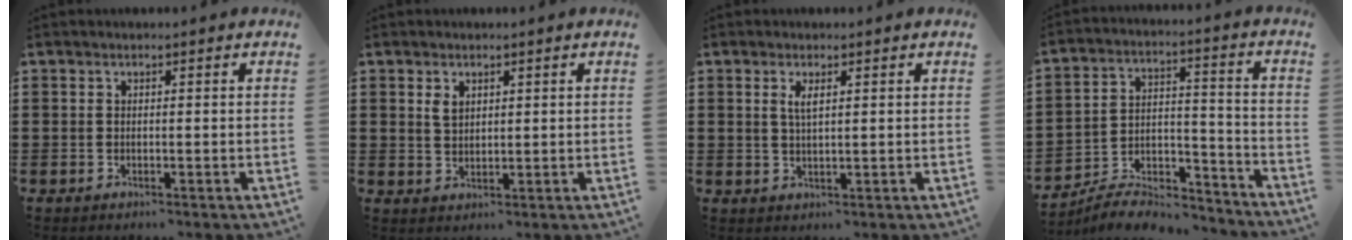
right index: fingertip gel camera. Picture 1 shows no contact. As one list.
[{"total": 2.1, "force": [1.1, 1.2, 1.4], "torque": [-0.030, 0.004, 0.020]}, {"total": 2.2, "force": [0.9, 0.6, 1.9], "torque": [-0.040, 0.003, 0.013]}, {"total": 7.0, "force": [-6.7, 1.5, 1.4], "torque": [-0.023, 0.013, -0.131]}]